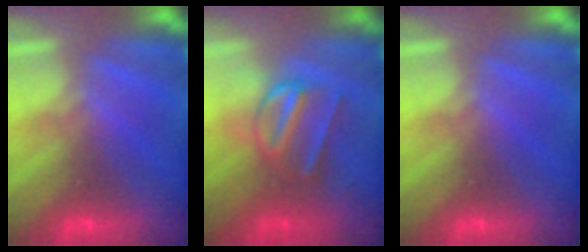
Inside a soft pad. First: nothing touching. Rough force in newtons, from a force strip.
{"total": 3.0}
{"total": 0.0}